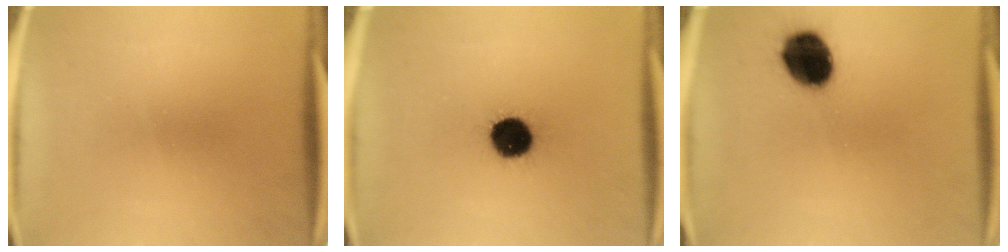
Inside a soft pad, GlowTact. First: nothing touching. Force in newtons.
{"total": 12.5}
{"total": 13.2}